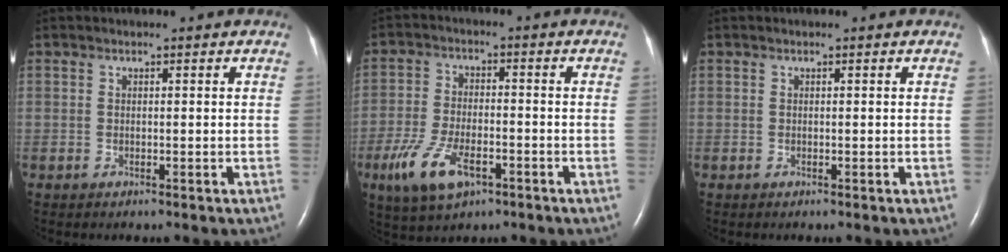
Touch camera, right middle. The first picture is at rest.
{"total": 9.1, "force": [-4.5, 3.8, 6.9], "torque": [-0.152, -0.010, -0.077]}
{"total": 0.0}